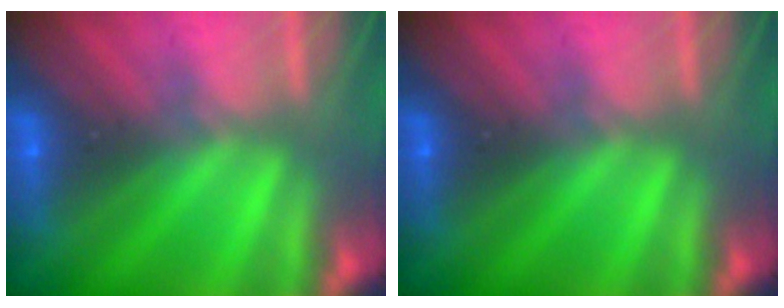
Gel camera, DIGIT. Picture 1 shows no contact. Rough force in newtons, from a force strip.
{"total": 0.0}